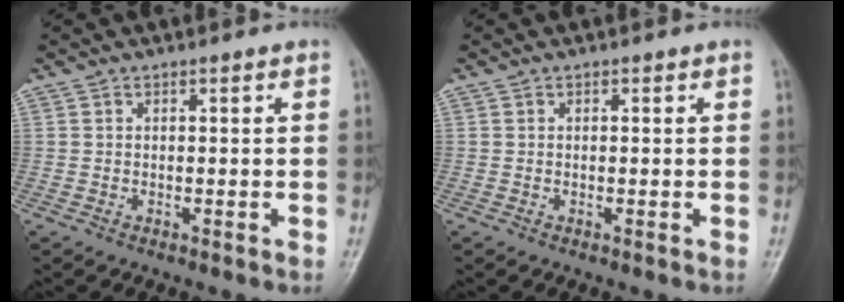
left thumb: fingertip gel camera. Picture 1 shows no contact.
{"total": 0.0}